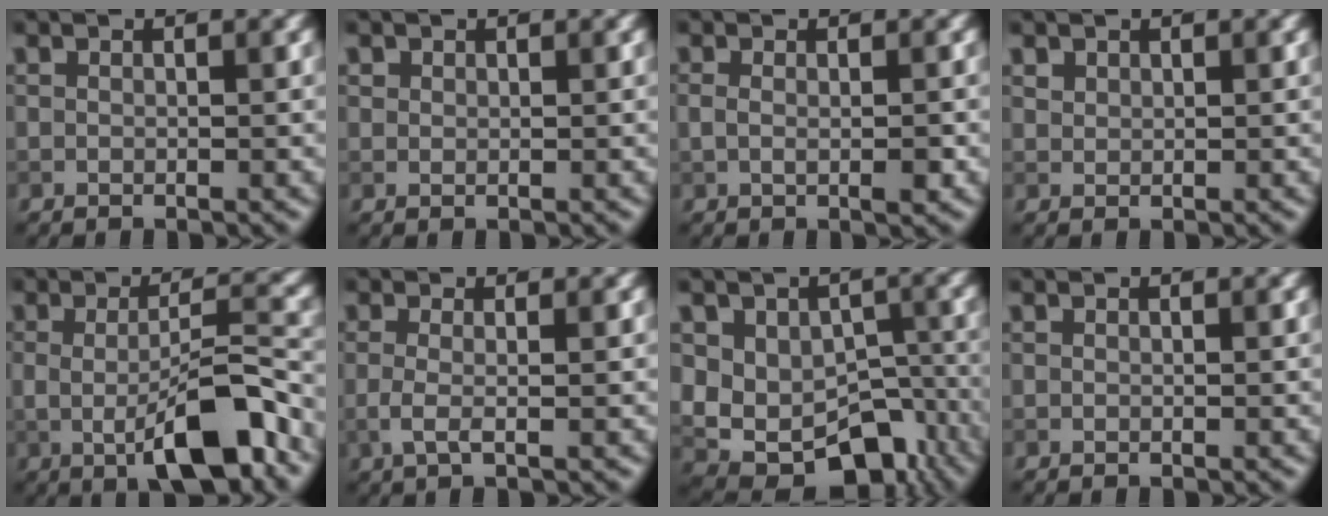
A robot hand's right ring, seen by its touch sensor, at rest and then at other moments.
{"total": 0.7, "force": [0.5, 0.5, 0.1], "torque": [0.000, -0.002, 0.011]}
{"total": 1.8, "force": [-0.1, 0.7, 1.7], "torque": [-0.032, -0.004, 0.000]}
{"total": 0.9, "force": [0.7, 0.5, 0.1], "torque": [-0.003, -0.001, 0.017]}
{"total": 7.4, "force": [-1.9, 1.9, 6.8], "torque": [-0.113, -0.001, -0.031]}
{"total": 2.0, "force": [-0.2, 0.6, 2.0], "torque": [-0.039, -0.003, -0.006]}
{"total": 8.6, "force": [-1.5, 6.3, 5.7], "torque": [-0.080, -0.017, -0.014]}
{"total": 0.0}